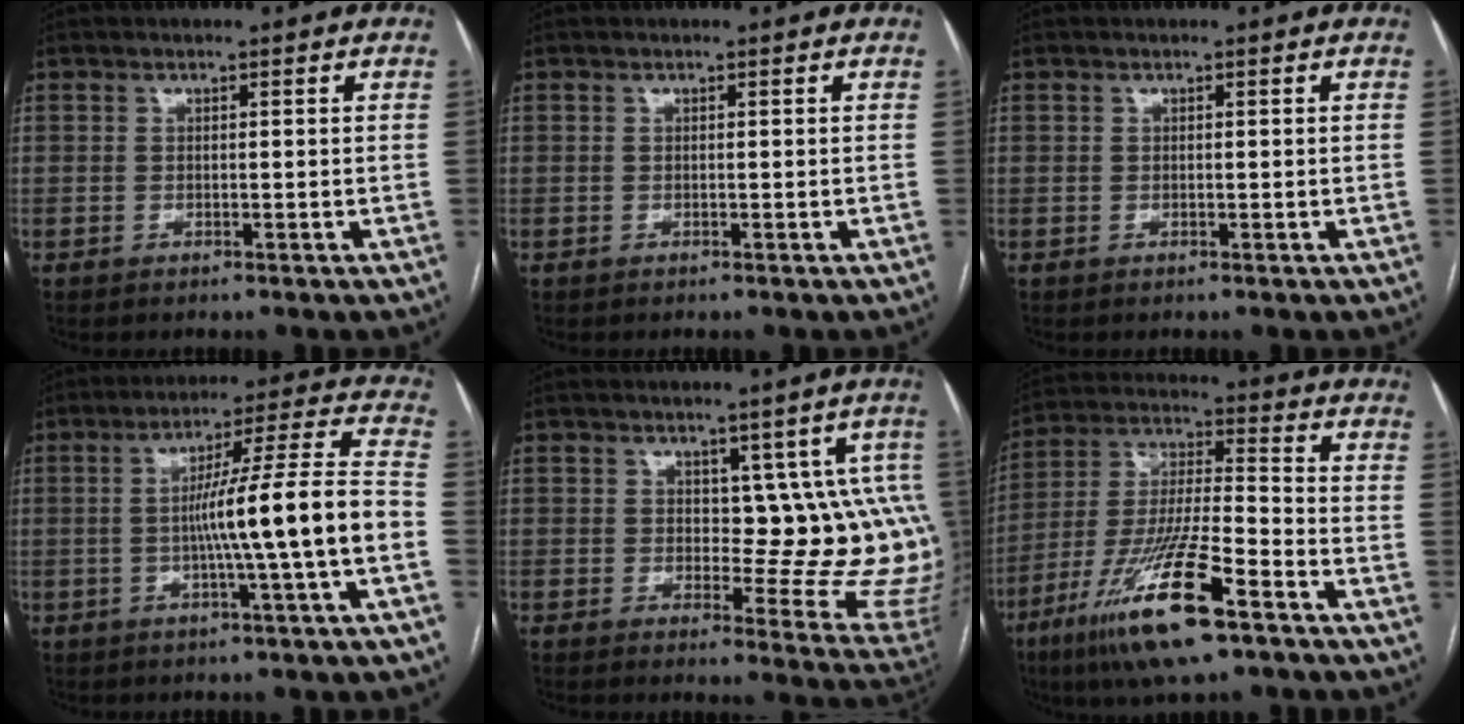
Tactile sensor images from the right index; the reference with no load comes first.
{"total": 0.0}
{"total": 0.0}
{"total": 14.0, "force": [-2.8, -1.4, 13.6], "torque": [-0.212, 0.013, -0.049]}
{"total": 11.8, "force": [2.3, 5.6, 10.1], "torque": [-0.088, 0.002, 0.032]}
{"total": 17.7, "force": [-9.9, 2.1, 14.5], "torque": [-0.306, -0.036, -0.181]}